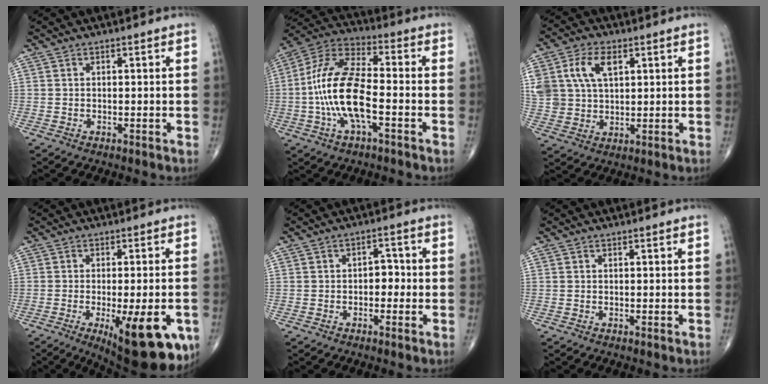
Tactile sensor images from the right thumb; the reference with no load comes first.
{"total": 15.4, "force": [-3.1, 6.0, 13.9], "torque": [-0.285, 0.037, -0.064]}
{"total": 12.0, "force": [4.2, 7.7, 8.2], "torque": [-0.170, -0.002, 0.087]}
{"total": 17.7, "force": [-6.6, 6.0, 15.3], "torque": [-0.163, -0.009, -0.077]}
{"total": 3.5, "force": [-0.6, 2.3, 2.6], "torque": [-0.013, 0.012, -0.016]}
{"total": 0.0}